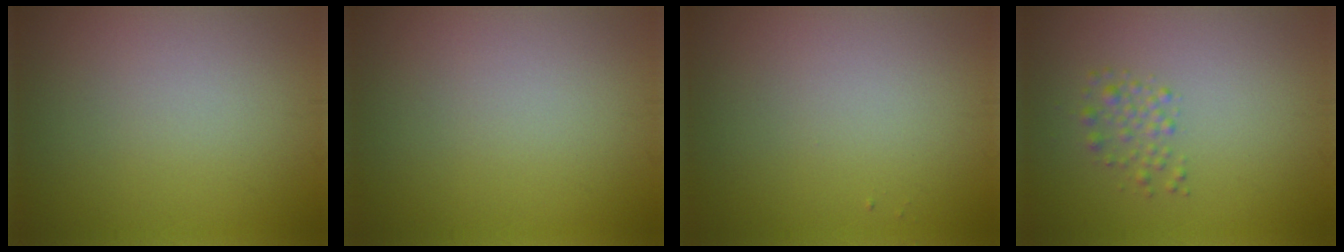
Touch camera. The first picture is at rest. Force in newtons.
{"total": 0.0}
{"total": 0.0}
{"total": 1.5, "press": 1.5, "slide": 0.1}